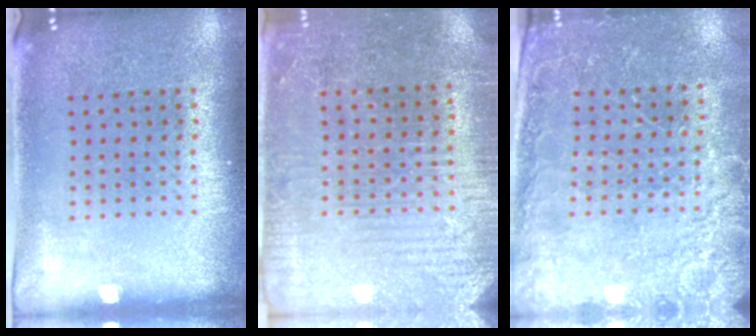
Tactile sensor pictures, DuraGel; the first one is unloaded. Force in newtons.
{"total": 3.1, "press": 3.0, "slide": 0.6}
{"total": 2.8, "press": 2.7, "slide": 0.4}